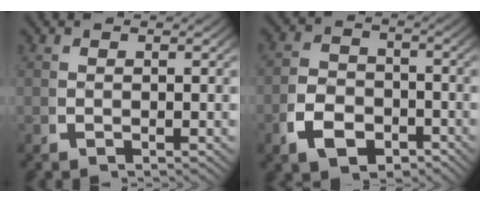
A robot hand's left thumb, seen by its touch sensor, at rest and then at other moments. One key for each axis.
{"total": 5.4, "fx": -2.3, "fy": 3.9, "fz": 3.0, "tx": -0.049, "ty": -0.022, "tz": -0.033}